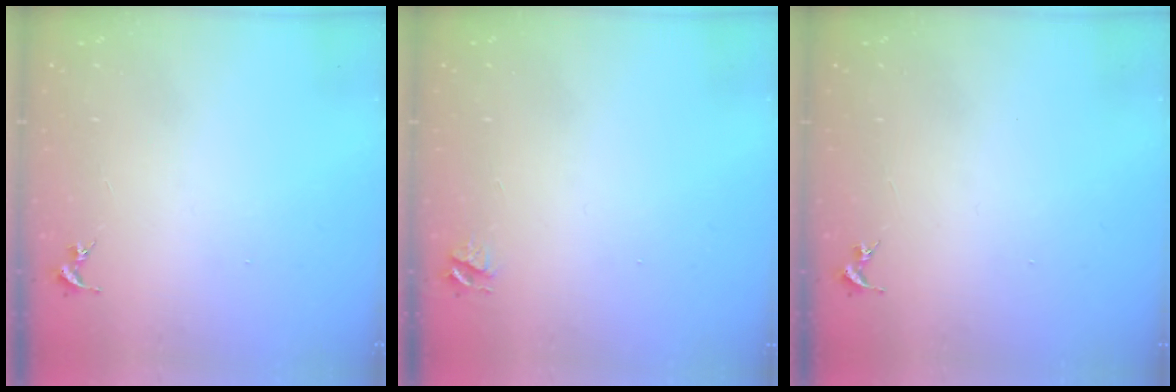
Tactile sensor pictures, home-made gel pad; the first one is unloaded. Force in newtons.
{"total": 4.0, "press": 3.9, "slide": 0.4}
{"total": 0.0}